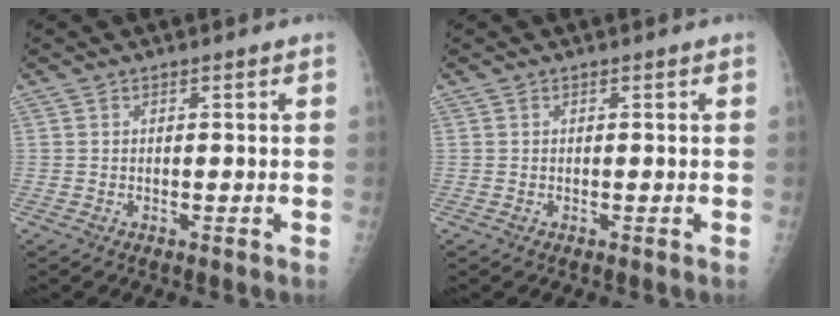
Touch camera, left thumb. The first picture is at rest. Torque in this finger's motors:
{"motor_torque": [0.00, 0.00, -0.02, -0.02, 0.00]}